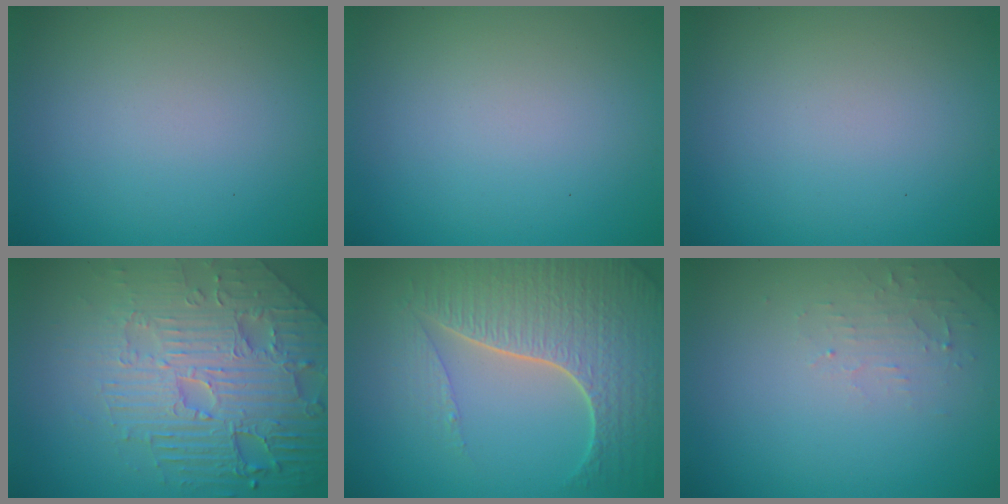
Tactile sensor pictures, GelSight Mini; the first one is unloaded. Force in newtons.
{"total": 0.0}
{"total": 0.0}
{"total": 7.4, "press": 6.0, "slide": 4.4}
{"total": 7.6, "press": 5.5, "slide": 5.2}
{"total": 1.6, "press": 1.5, "slide": 0.3}